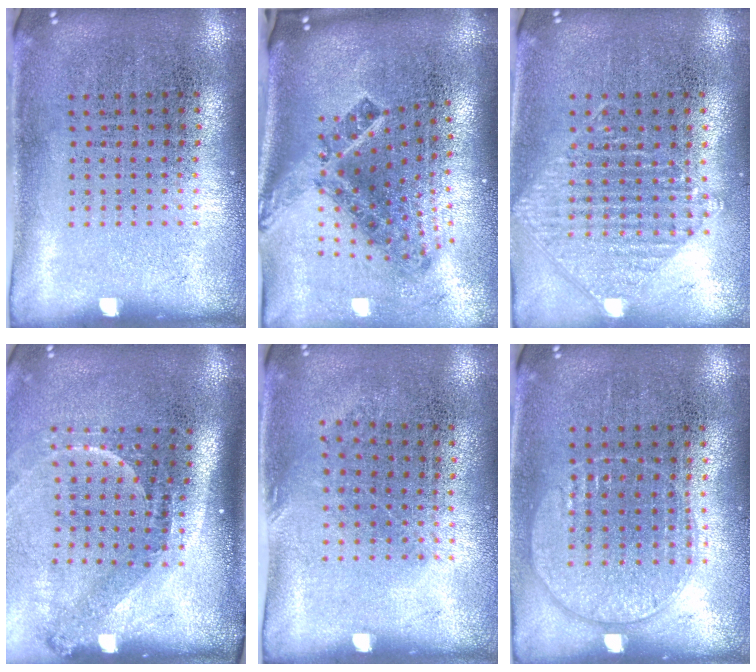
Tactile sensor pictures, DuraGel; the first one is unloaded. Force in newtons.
{"total": 2.4, "press": 1.5, "slide": 1.9}
{"total": 0.9, "press": 0.9, "slide": 0.0}
{"total": 2.2, "press": 1.4, "slide": 1.7}
{"total": 0.8, "press": 0.6, "slide": 0.5}
{"total": 1.0, "press": 0.9, "slide": 0.4}